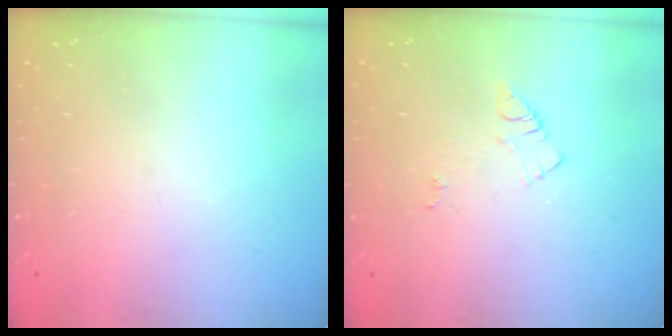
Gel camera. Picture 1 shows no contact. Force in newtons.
{"total": 6.2, "press": 6.2, "slide": 0.8}